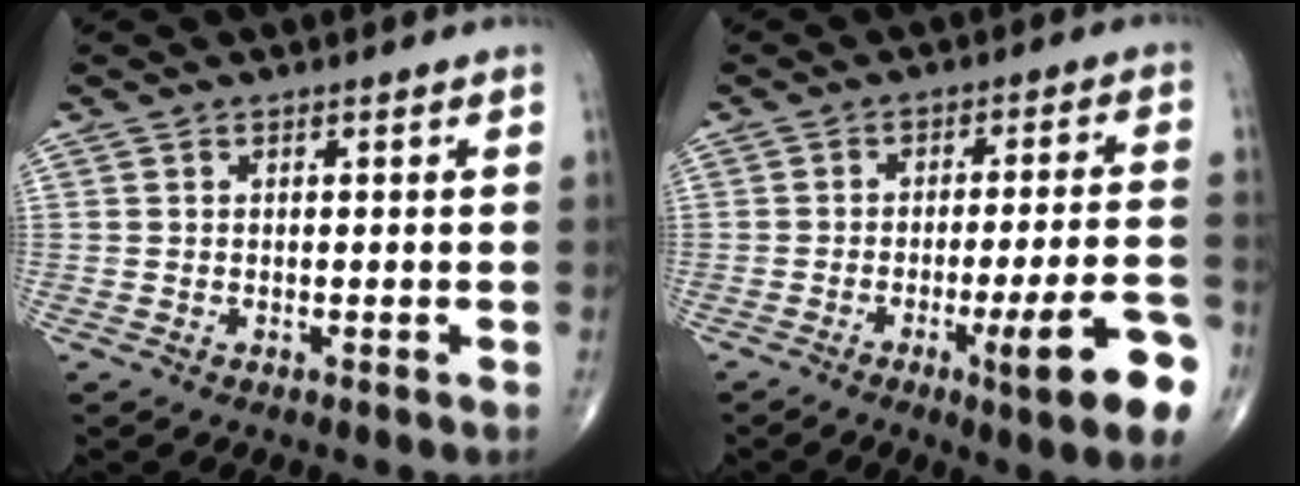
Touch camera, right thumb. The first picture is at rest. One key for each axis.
{"total": 13.4, "fx": -5.7, "fy": 1.2, "fz": 12.1, "tx": -0.172, "ty": 0.012, "tz": -0.076}